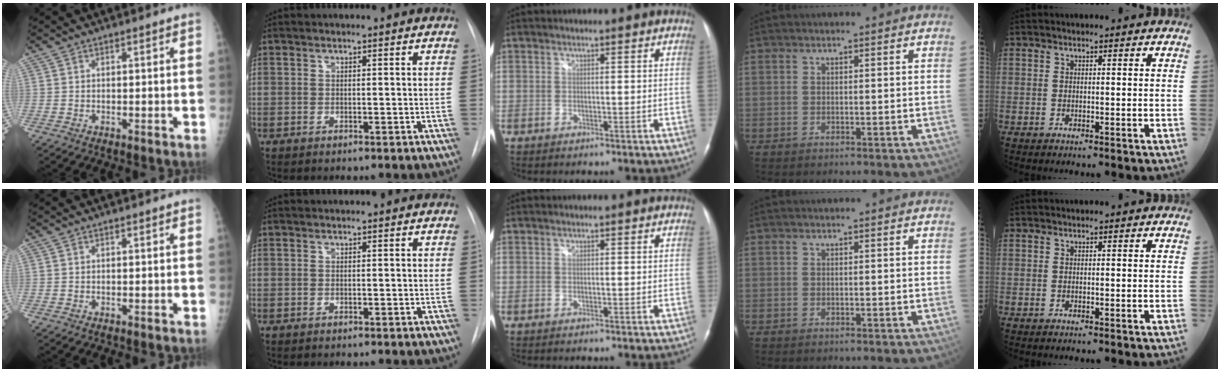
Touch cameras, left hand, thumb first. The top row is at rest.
{}